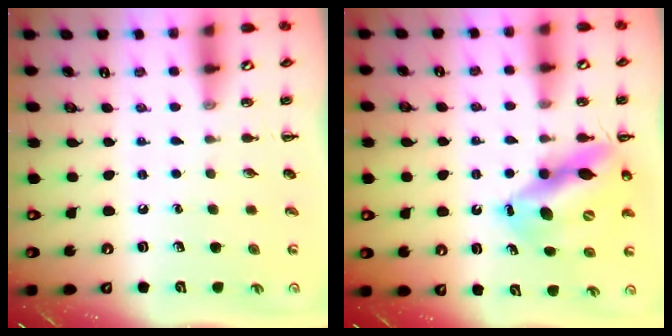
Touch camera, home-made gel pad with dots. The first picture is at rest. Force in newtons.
{"total": 14.6, "press": 14.0, "slide": 4.1}